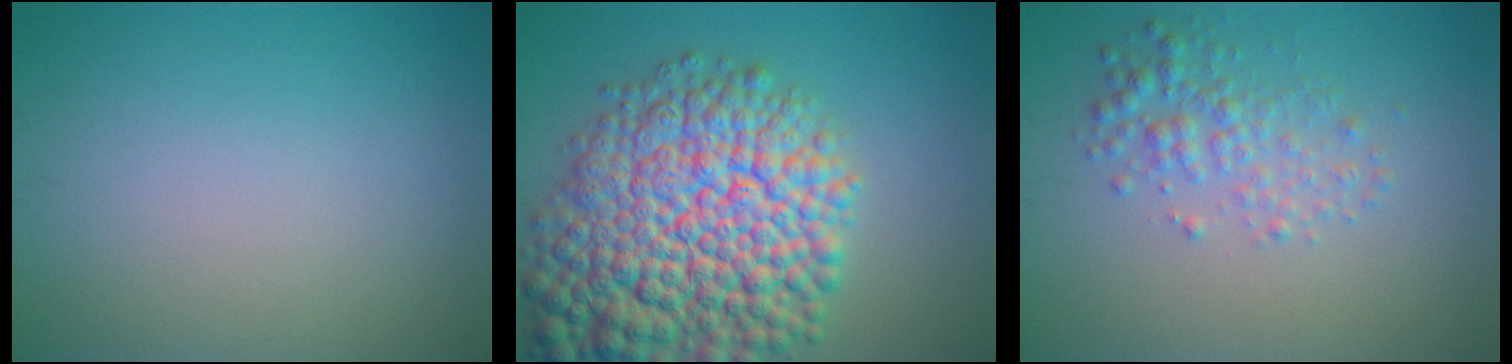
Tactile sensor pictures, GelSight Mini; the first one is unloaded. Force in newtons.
{"total": 13.6, "press": 13.6, "slide": 0.6}
{"total": 2.6, "press": 2.6, "slide": 0.0}